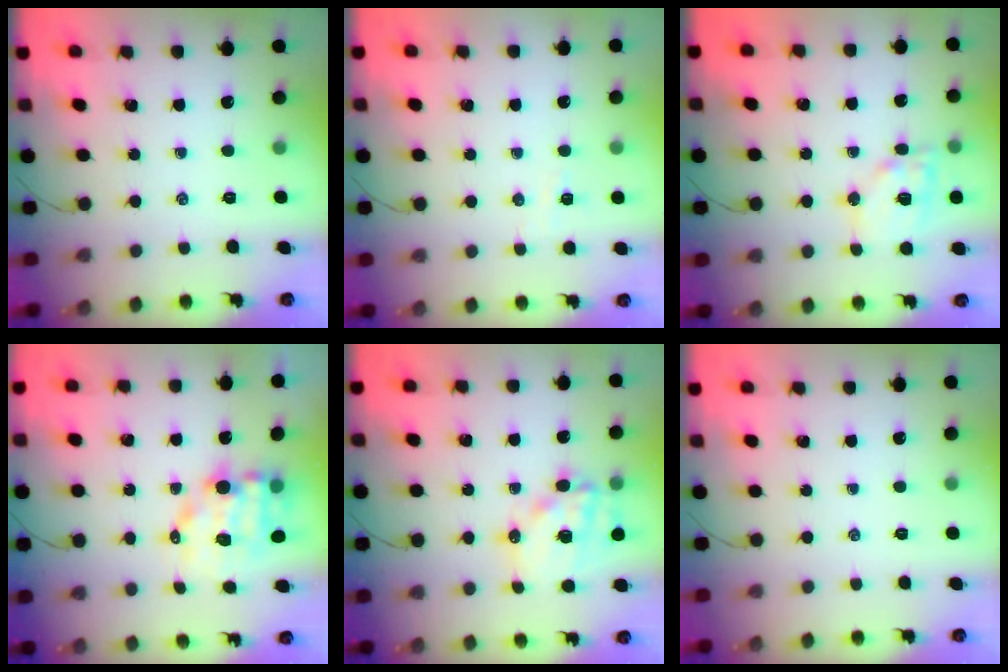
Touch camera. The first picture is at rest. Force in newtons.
{"total": 3.4, "press": 3.3, "slide": 0.6}
{"total": 12.0, "press": 11.8, "slide": 2.5}
{"total": 9.2, "press": 9.0, "slide": 1.9}
{"total": 14.1, "press": 13.8, "slide": 3.3}
{"total": 0.0}